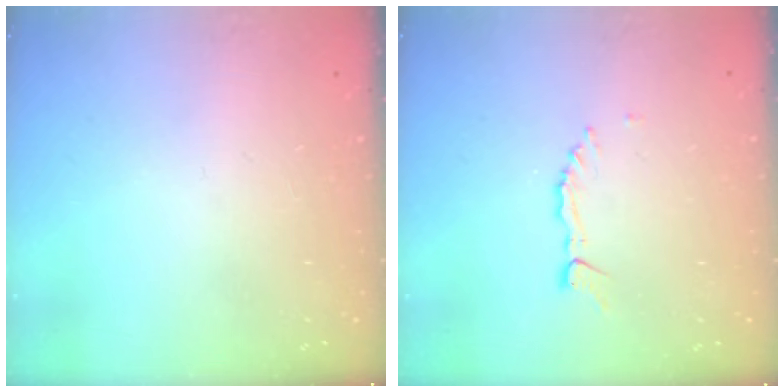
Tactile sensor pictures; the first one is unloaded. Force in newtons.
{"total": 1.3, "press": 1.3, "slide": 0.1}